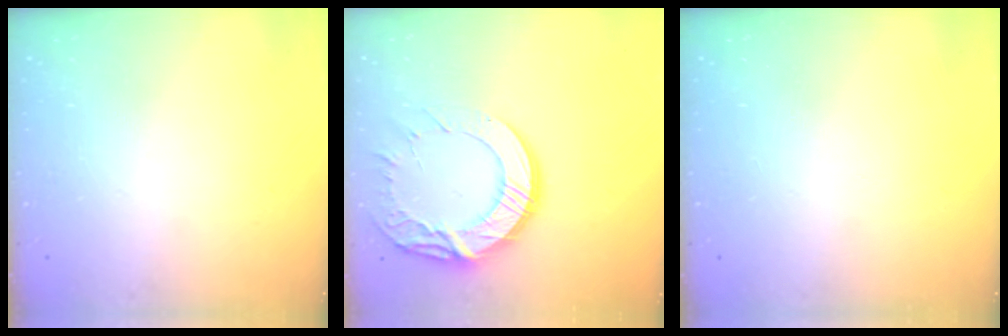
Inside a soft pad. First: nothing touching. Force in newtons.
{"total": 17.6, "press": 17.5, "slide": 1.5}
{"total": 0.0}